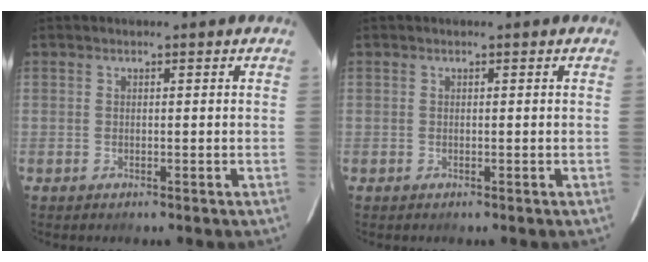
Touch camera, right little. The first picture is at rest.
{"total": 0.0}